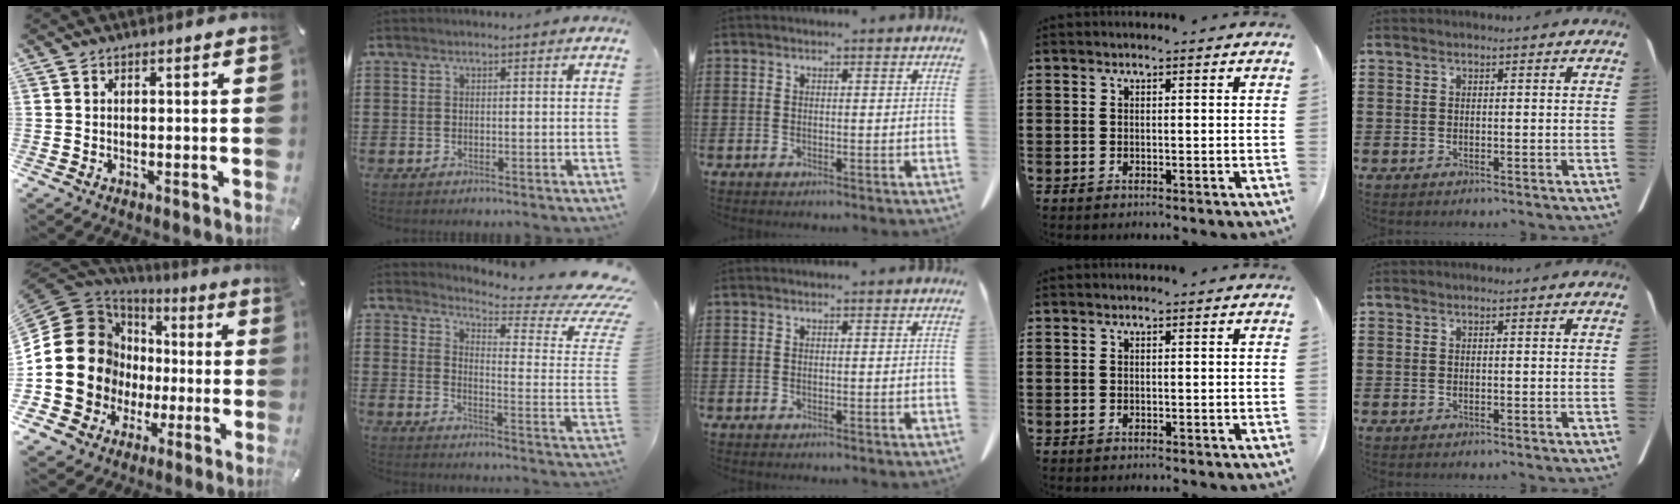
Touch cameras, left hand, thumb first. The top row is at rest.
{"thumb": {"total": 20.7, "force": [-0.1, 18.5, 9.2], "torque": [-0.190, -0.014, 0.025]}, "index": {"total": 5.2, "force": [4.5, -0.1, 2.6], "torque": [-0.058, -0.056, 0.070]}}